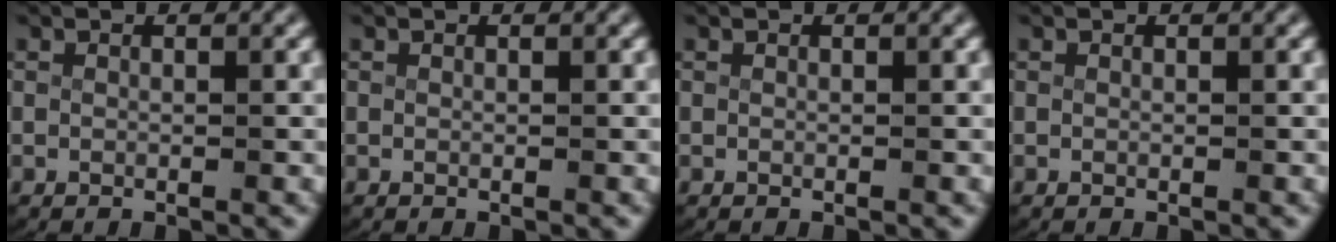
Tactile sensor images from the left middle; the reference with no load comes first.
{"total": 0.0}
{"total": 0.0}
{"total": 0.0}